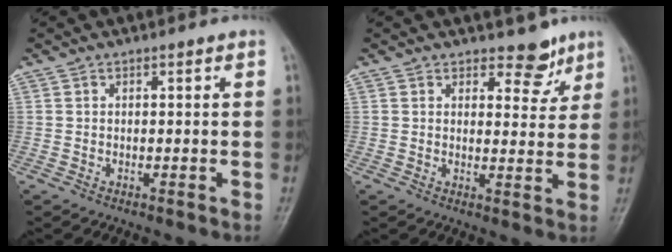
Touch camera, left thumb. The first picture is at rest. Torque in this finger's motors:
{"motor_torque": [0.01, 0.01, -0.24, -0.29, 0.03]}